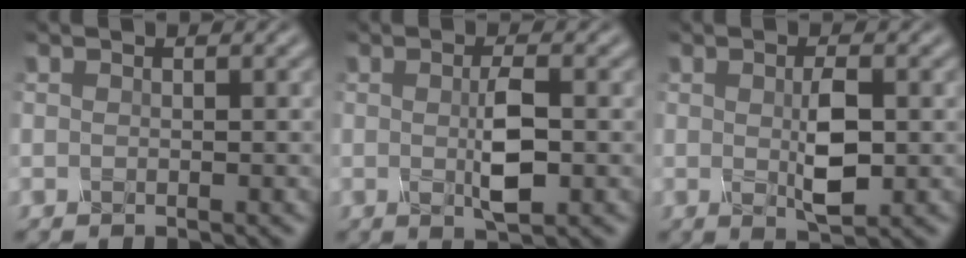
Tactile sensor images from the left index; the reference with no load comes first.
{"total": 2.7, "force": [0.0, 0.3, 2.7], "torque": [-0.064, -0.004, 0.008]}
{"total": 2.8, "force": [0.1, 0.6, 2.8], "torque": [-0.068, -0.003, 0.013]}